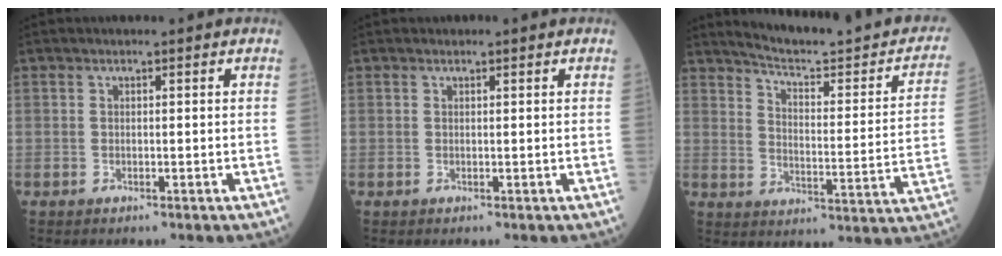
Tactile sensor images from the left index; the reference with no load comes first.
{"total": 0.0}
{"total": 18.3, "force": [16.5, 1.9, 7.6], "torque": [-0.097, -0.057, 0.208]}